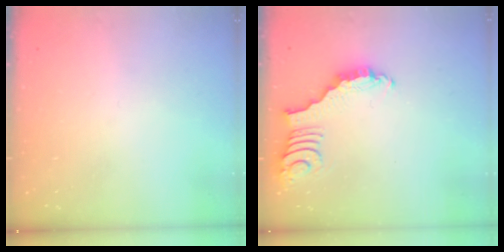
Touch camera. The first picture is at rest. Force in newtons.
{"total": 2.7, "press": 2.7, "slide": 0.4}